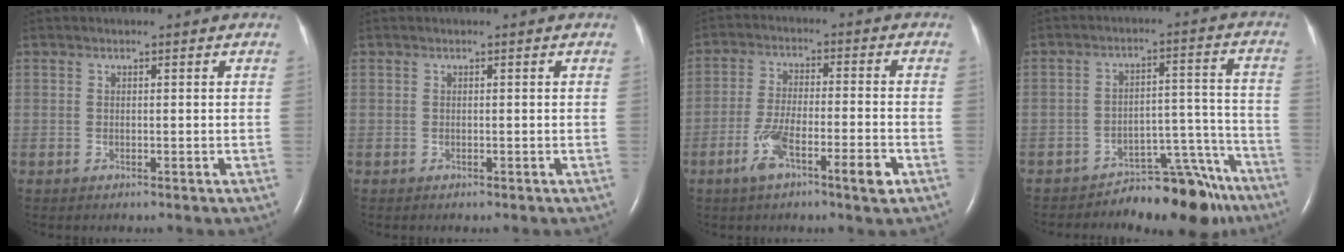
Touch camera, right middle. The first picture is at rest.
{"total": 0.0}
{"total": 8.3, "force": [-4.2, 1.1, 7.1], "torque": [-0.138, -0.002, -0.071]}
{"total": 10.6, "force": [-9.6, 3.2, 3.1], "torque": [-0.007, 0.061, -0.140]}